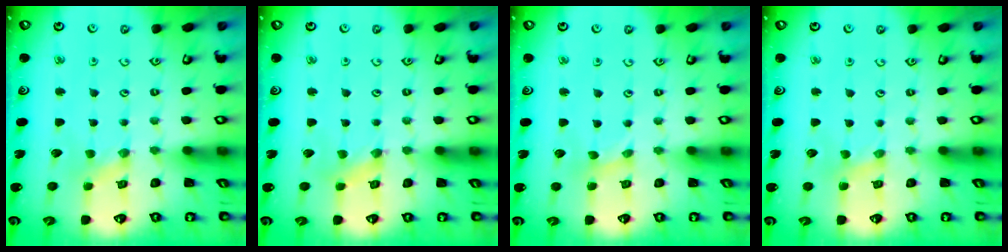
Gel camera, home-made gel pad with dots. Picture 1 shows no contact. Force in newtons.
{"total": 0.8, "press": 0.7, "slide": 0.3}
{"total": 0.0}
{"total": 0.6, "press": 0.6, "slide": 0.1}